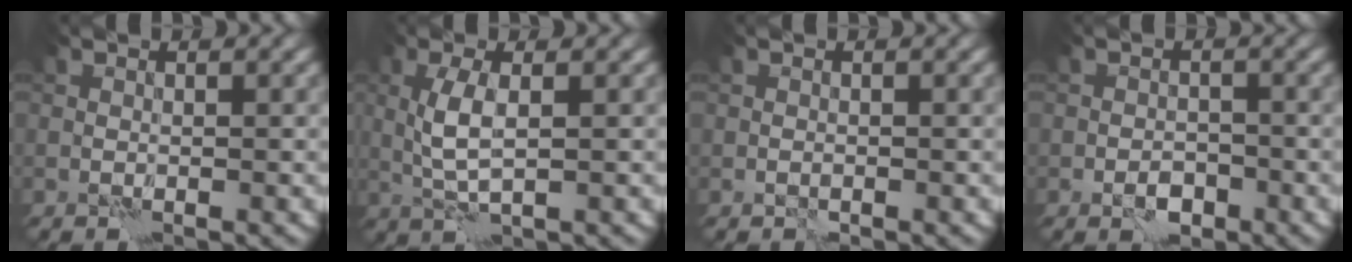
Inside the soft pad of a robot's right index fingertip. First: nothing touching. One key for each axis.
{"total": 3.4, "fx": 0.3, "fy": 1.0, "fz": 3.2, "tx": -0.073, "ty": 0.003, "tz": 0.008}
{"total": 0.0}
{"total": 2.0, "fx": -1.3, "fy": 1.1, "fz": 1.1, "tx": -0.016, "ty": 0.006, "tz": -0.023}